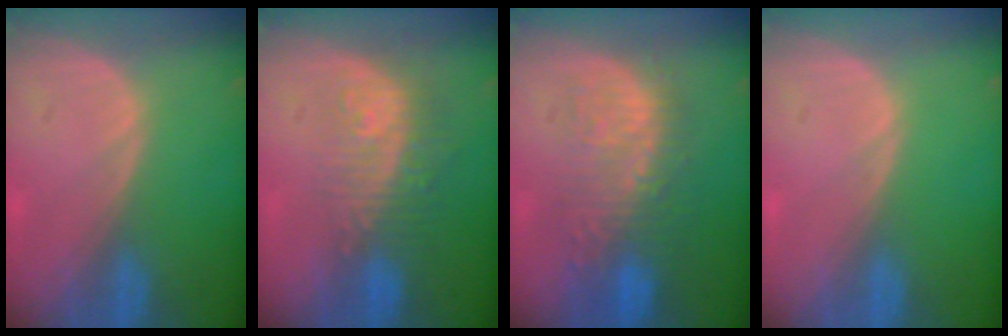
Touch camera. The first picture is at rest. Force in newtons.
{"total": 9.7, "press": 8.1, "slide": 5.3}
{"total": 10.4, "press": 9.5, "slide": 4.2}
{"total": 0.0}